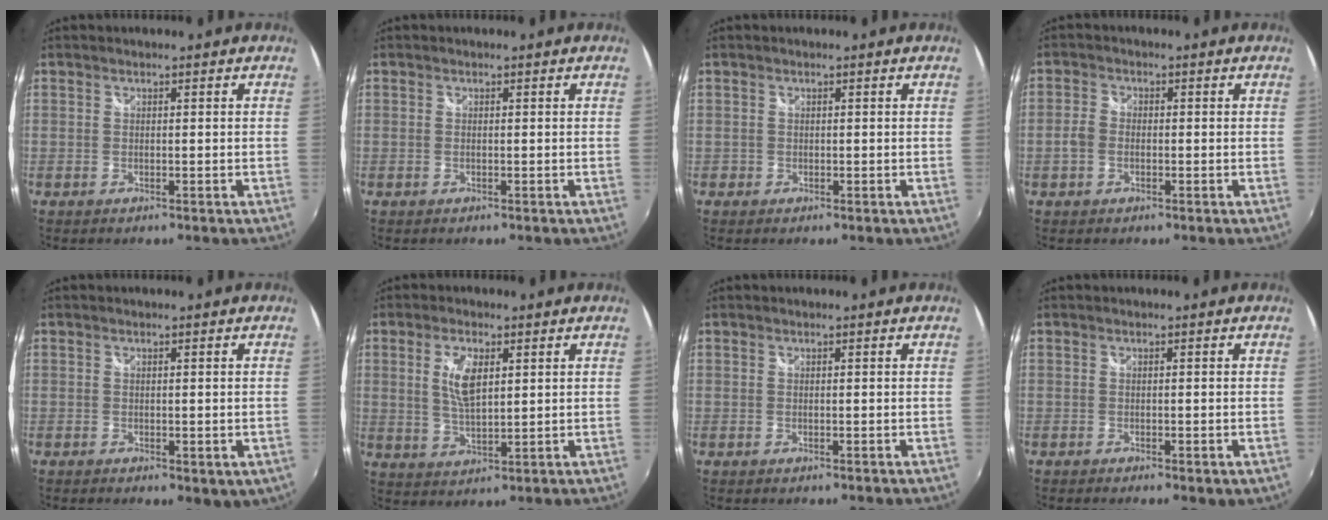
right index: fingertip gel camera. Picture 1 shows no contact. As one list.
[{"total": 0.0}, {"total": 0.9, "force": [-0.2, 0.8, -0.1], "torque": [-0.002, 0.001, -0.004]}, {"total": 3.1, "force": [-1.1, 2.2, 1.9], "torque": [-0.045, 0.004, -0.022]}, {"total": 3.2, "force": [-0.6, 1.6, 2.7], "torque": [-0.042, -0.015, -0.004]}, {"total": 6.3, "force": [1.9, 2.7, 5.4], "torque": [-0.103, 0.001, 0.038]}, {"total": 0.0}, {"total": 2.9, "force": [-1.6, 0.8, 2.3], "torque": [-0.036, -0.013, -0.018]}]